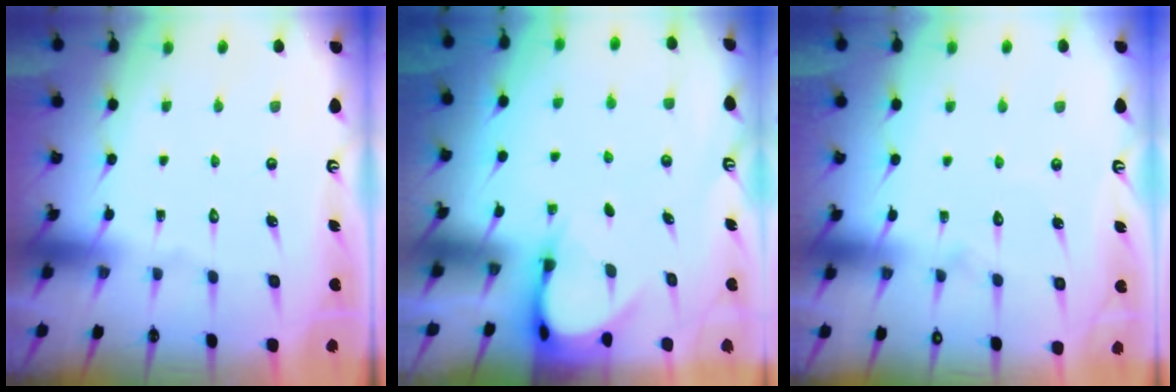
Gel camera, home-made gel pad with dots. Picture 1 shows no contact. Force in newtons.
{"total": 4.0, "press": 4.0, "slide": 0.3}
{"total": 6.3, "press": 6.3, "slide": 0.6}